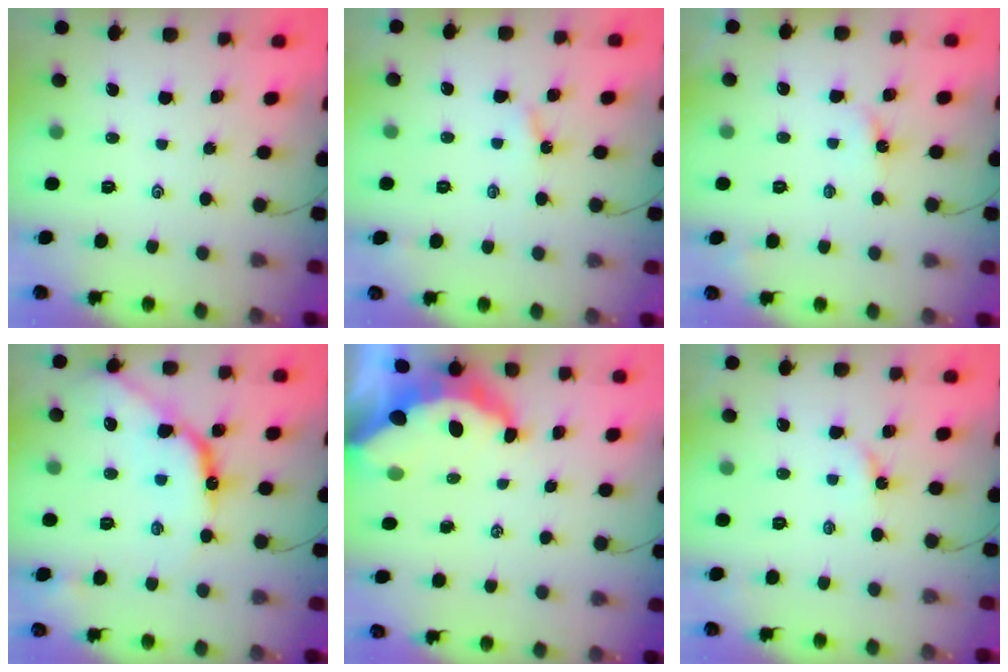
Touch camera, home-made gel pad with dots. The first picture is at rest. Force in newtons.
{"total": 2.5, "press": 2.4, "slide": 0.4}
{"total": 3.0, "press": 3.0, "slide": 0.4}
{"total": 12.3, "press": 12.2, "slide": 1.0}
{"total": 8.7, "press": 8.6, "slide": 0.8}
{"total": 2.7, "press": 2.7, "slide": 0.3}